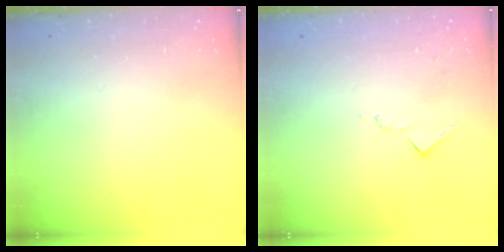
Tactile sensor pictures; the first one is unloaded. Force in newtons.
{"total": 6.2, "press": 6.2, "slide": 0.8}